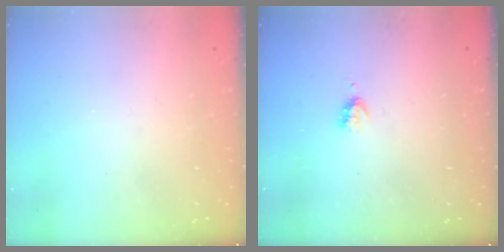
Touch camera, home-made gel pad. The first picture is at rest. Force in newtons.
{"total": 2.9, "press": 2.8, "slide": 0.5}